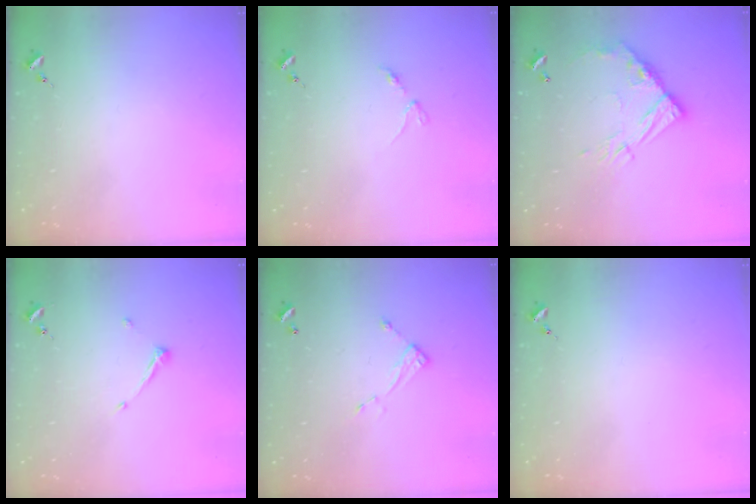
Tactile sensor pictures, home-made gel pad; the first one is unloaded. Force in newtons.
{"total": 2.9, "press": 2.8, "slide": 0.4}
{"total": 12.9, "press": 12.9, "slide": 1.3}
{"total": 5.8, "press": 5.8, "slide": 0.7}
{"total": 6.1, "press": 6.1, "slide": 0.2}
{"total": 0.0}